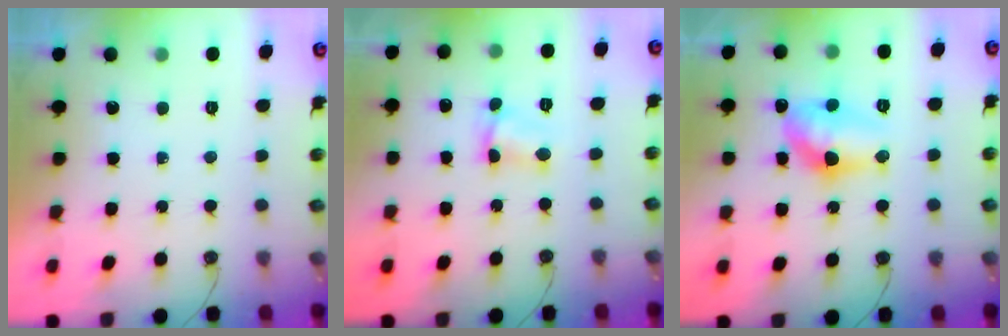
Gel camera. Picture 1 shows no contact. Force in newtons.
{"total": 3.3, "press": 3.3, "slide": 0.4}
{"total": 12.0, "press": 11.9, "slide": 1.5}